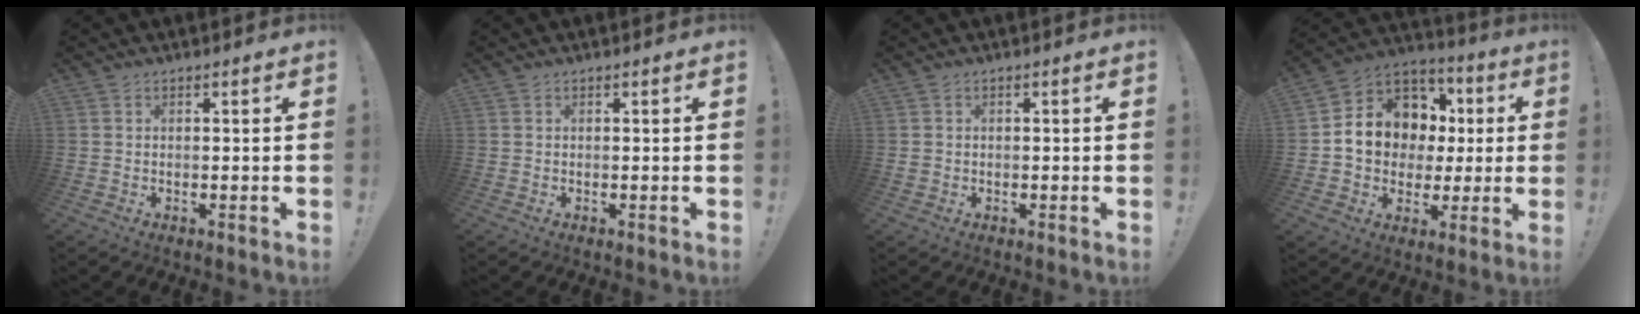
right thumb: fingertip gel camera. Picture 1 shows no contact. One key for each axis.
{"total": 0.0}
{"total": 0.9, "fx": -0.1, "fy": 0.8, "fz": 0.2, "tx": -0.003, "ty": 0.004, "tz": -0.002}
{"total": 13.8, "fx": 1.9, "fy": 11.9, "fz": 6.7, "tx": -0.093, "ty": -0.004, "tz": 0.055}